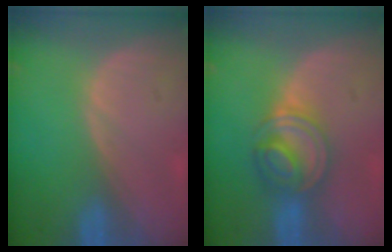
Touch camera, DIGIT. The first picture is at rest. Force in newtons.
{"total": 6.3, "press": 6.1, "slide": 1.6}